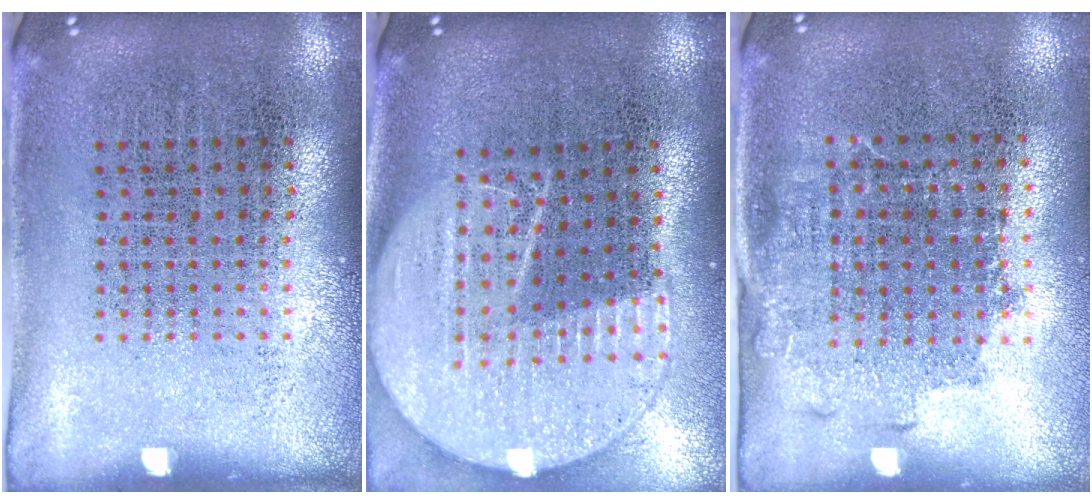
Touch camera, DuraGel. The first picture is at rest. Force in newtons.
{"total": 2.1, "press": 1.9, "slide": 1.0}
{"total": 1.3, "press": 1.1, "slide": 0.8}